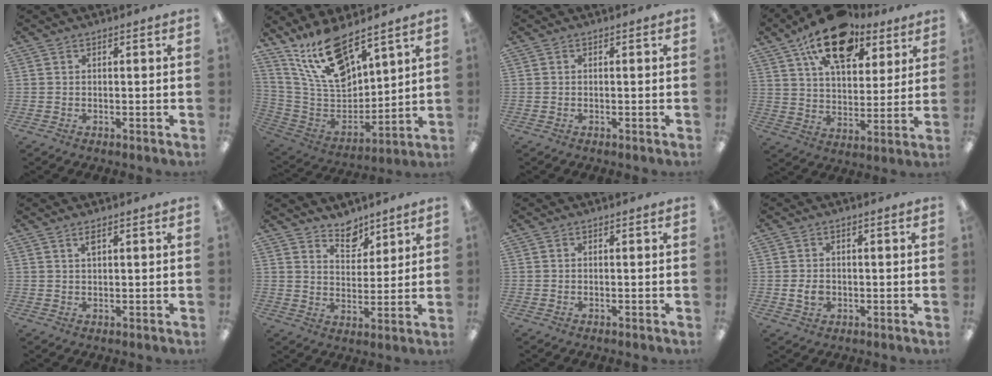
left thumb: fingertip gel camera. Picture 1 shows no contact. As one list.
[{"total": 17.2, "force": [13.0, 6.8, 9.0], "torque": [-0.187, -0.070, 0.236]}, {"total": 0.0}, {"total": 17.6, "force": [11.3, 9.3, 9.8], "torque": [-0.156, -0.051, 0.198]}, {"total": 2.0, "force": [1.4, 0.5, 1.3], "torque": [-0.030, 0.003, 0.024]}, {"total": 7.4, "force": [6.2, 3.6, 1.6], "torque": [-0.014, -0.044, 0.113]}, {"total": 0.0}, {"total": 3.1, "force": [-0.2, 2.3, 2.0], "torque": [-0.036, 0.005, -0.004]}]